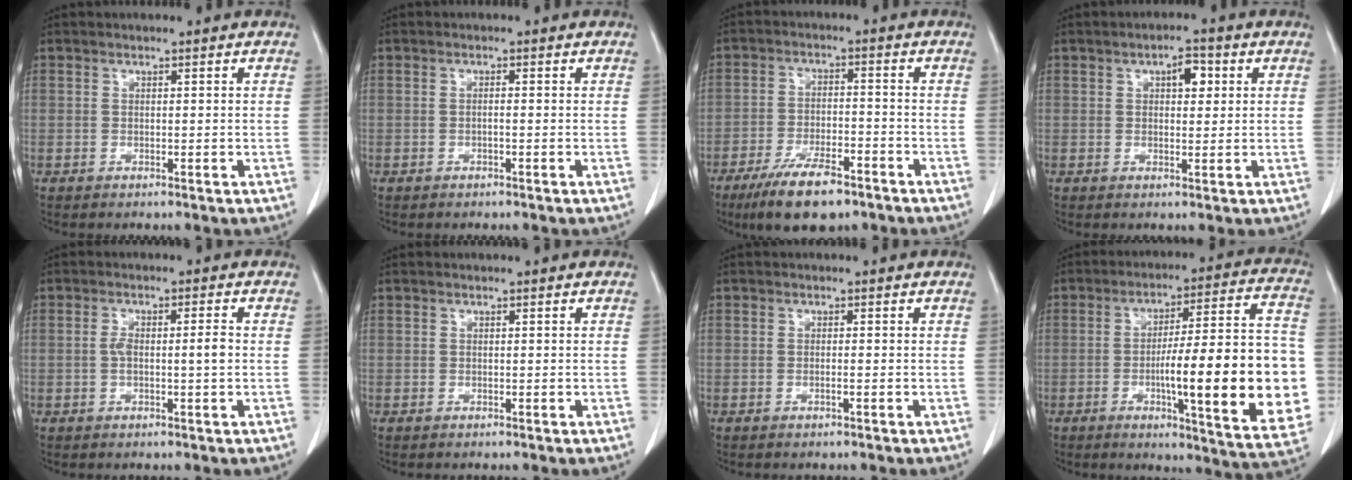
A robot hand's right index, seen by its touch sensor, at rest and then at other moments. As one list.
[{"total": 0.7, "force": [-0.2, 0.0, 0.6], "torque": [-0.011, 0.001, -0.003]}, {"total": 10.0, "force": [-7.0, 3.2, 6.4], "torque": [-0.116, -0.012, -0.119]}, {"total": 3.6, "force": [1.2, 1.6, 2.9], "torque": [-0.044, 0.009, 0.016]}, {"total": 3.7, "force": [-0.2, 0.7, 3.6], "torque": [-0.070, 0.009, -0.001]}, {"total": 0.0}, {"total": 0.6, "force": [-0.3, -0.1, 0.6], "torque": [-0.010, 0.001, -0.005]}, {"total": 23.4, "force": [-3.9, 2.8, 22.9], "torque": [-0.255, 0.016, -0.047]}]